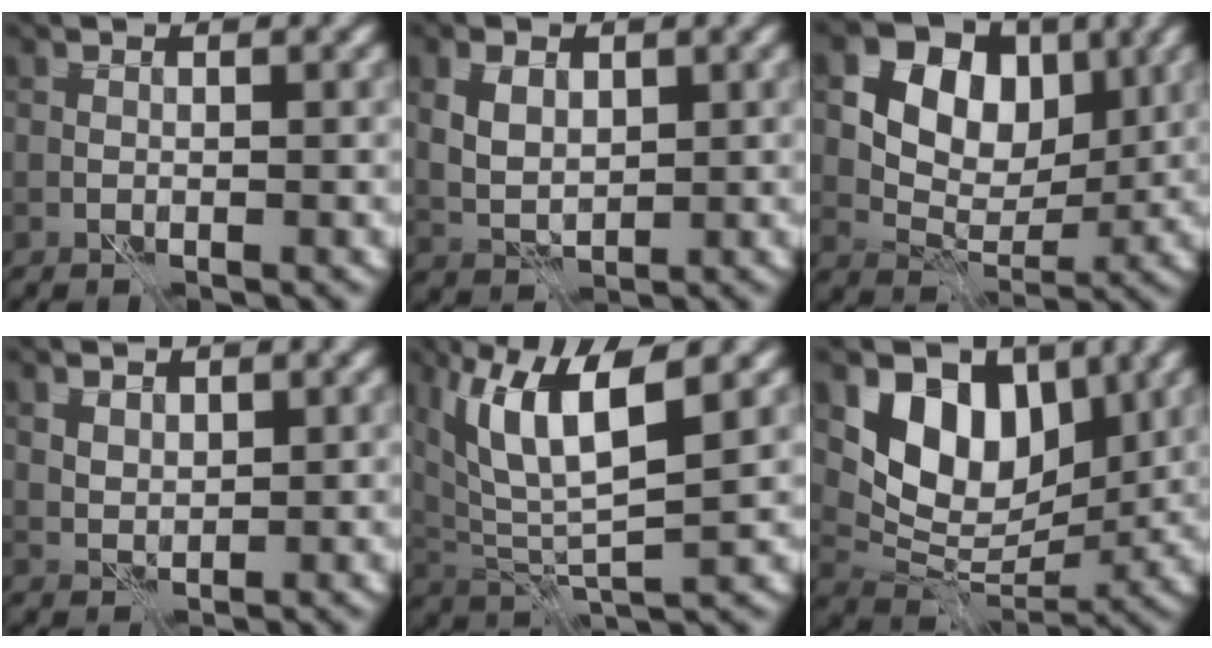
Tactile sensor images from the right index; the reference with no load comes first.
{"total": 3.3, "force": [1.1, 2.2, 2.3], "torque": [-0.051, 0.001, 0.020]}
{"total": 10.8, "force": [4.3, 7.9, 6.0], "torque": [-0.094, 0.018, 0.065]}
{"total": 1.8, "force": [1.2, 1.1, 0.6], "torque": [-0.017, -0.002, 0.025]}
{"total": 8.2, "force": [3.7, 2.5, 6.8], "torque": [-0.148, -0.004, 0.071]}
{"total": 8.4, "force": [3.7, 5.5, 5.0], "torque": [-0.084, -0.016, 0.064]}